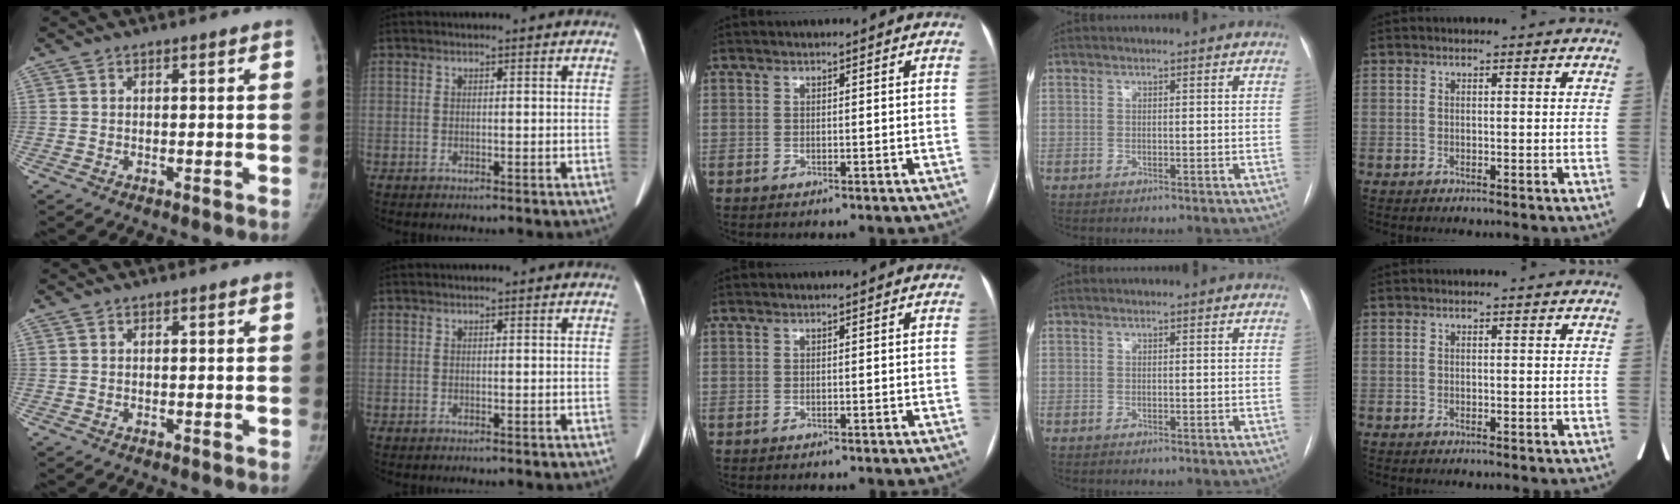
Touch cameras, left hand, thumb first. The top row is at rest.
{}